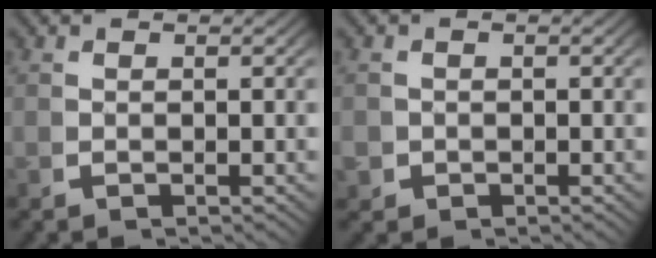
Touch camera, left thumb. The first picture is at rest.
{"total": 1.8, "force": [-0.6, 1.7, 0.3], "torque": [-0.010, -0.014, -0.007]}